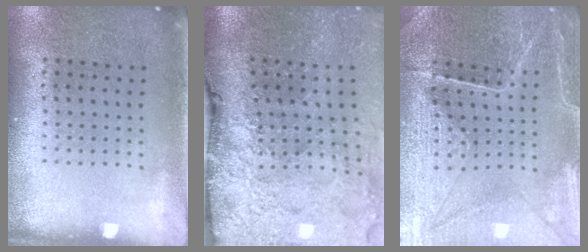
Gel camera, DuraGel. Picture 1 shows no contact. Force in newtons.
{"total": 4.9, "press": 3.8, "slide": 3.1}
{"total": 3.4, "press": 3.4, "slide": 0.4}